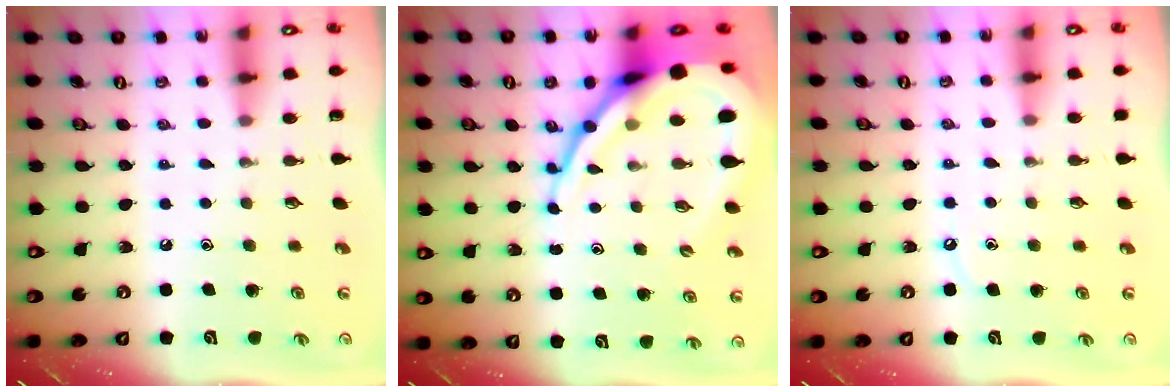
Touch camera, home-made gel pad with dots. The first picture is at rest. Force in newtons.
{"total": 19.1, "press": 18.9, "slide": 2.0}
{"total": 3.3, "press": 3.3, "slide": 0.4}